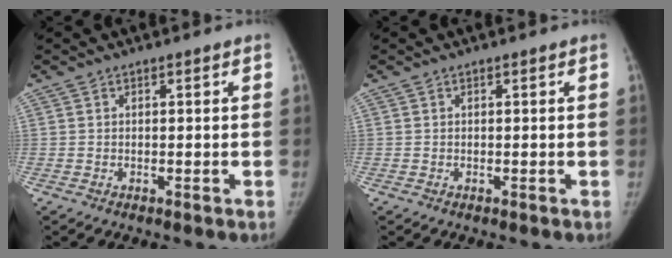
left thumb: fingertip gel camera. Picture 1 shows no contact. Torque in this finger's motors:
{"motor_torque": [0.00, 0.00, 0.17, -0.08, 0.00]}